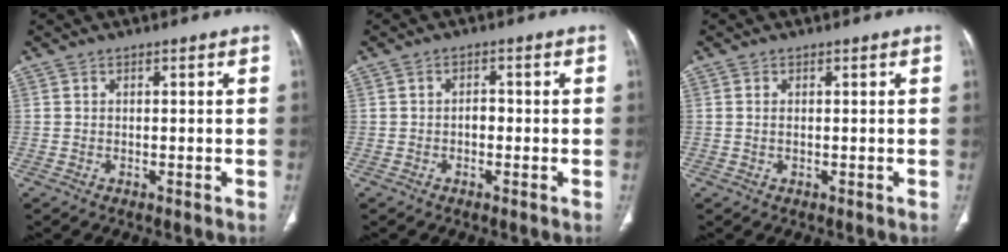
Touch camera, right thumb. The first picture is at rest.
{"total": 1.7, "force": [-0.4, 1.2, 1.1], "torque": [-0.008, 0.006, -0.010]}
{"total": 0.7, "force": [0.1, 0.3, 0.6], "torque": [-0.019, 0.004, 0.004]}